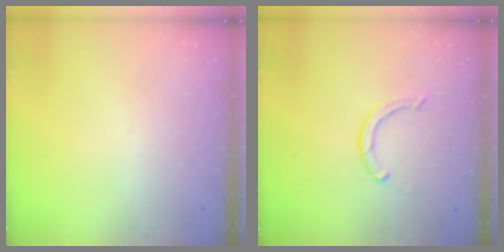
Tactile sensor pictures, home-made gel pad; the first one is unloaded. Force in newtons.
{"total": 2.4, "press": 2.4, "slide": 0.0}